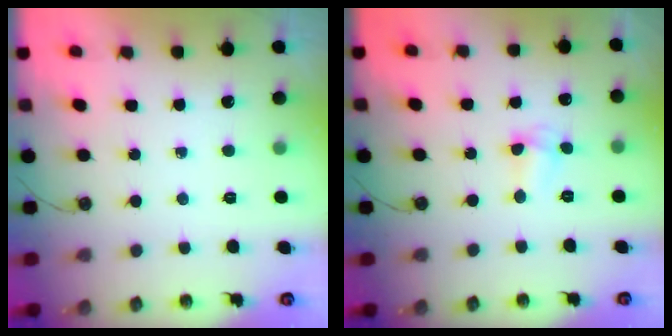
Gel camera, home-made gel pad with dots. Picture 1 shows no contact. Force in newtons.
{"total": 2.7, "press": 2.6, "slide": 0.5}